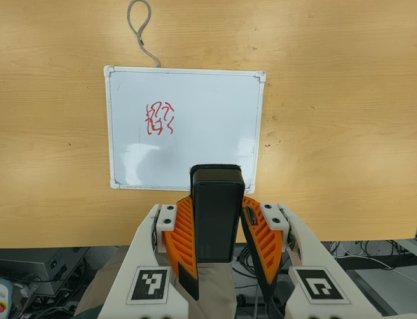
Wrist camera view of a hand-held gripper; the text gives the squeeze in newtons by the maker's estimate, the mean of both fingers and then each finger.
{"total": 5.0, "left": 4.4, "right": 5.6}